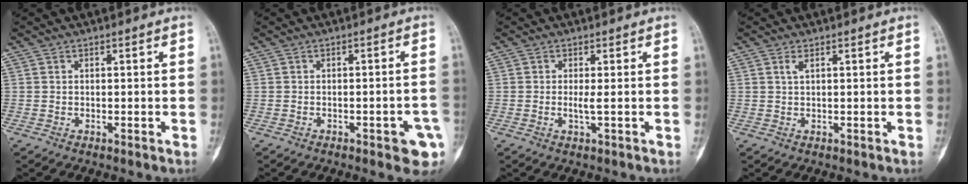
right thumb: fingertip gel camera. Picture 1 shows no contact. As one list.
[{"total": 6.3, "force": [-2.6, 2.0, 5.3], "torque": [-0.053, 0.013, -0.026]}, {"total": 1.7, "force": [-0.1, 0.1, 1.7], "torque": [-0.037, -0.004, -0.003]}, {"total": 1.2, "force": [0.6, 0.3, 1.0], "torque": [-0.025, 0.003, 0.013]}]